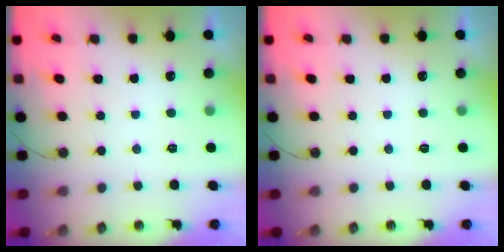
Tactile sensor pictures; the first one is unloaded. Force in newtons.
{"total": 0.0}